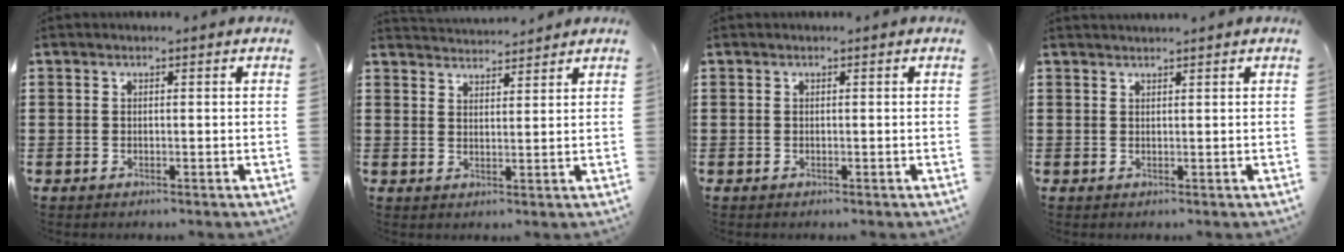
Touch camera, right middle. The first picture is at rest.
{"total": 3.1, "force": [3.0, 0.1, -0.3], "torque": [-0.002, -0.011, 0.057]}
{"total": 0.0}
{"total": 1.1, "force": [1.1, -0.1, 0.0], "torque": [-0.002, -0.002, 0.021]}